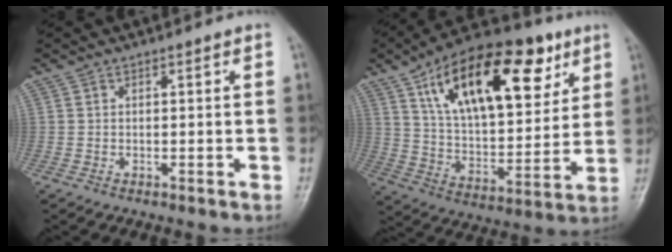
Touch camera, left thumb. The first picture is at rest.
{"total": 26.3, "force": [12.3, 12.7, 19.4], "torque": [-0.276, -0.019, 0.205]}